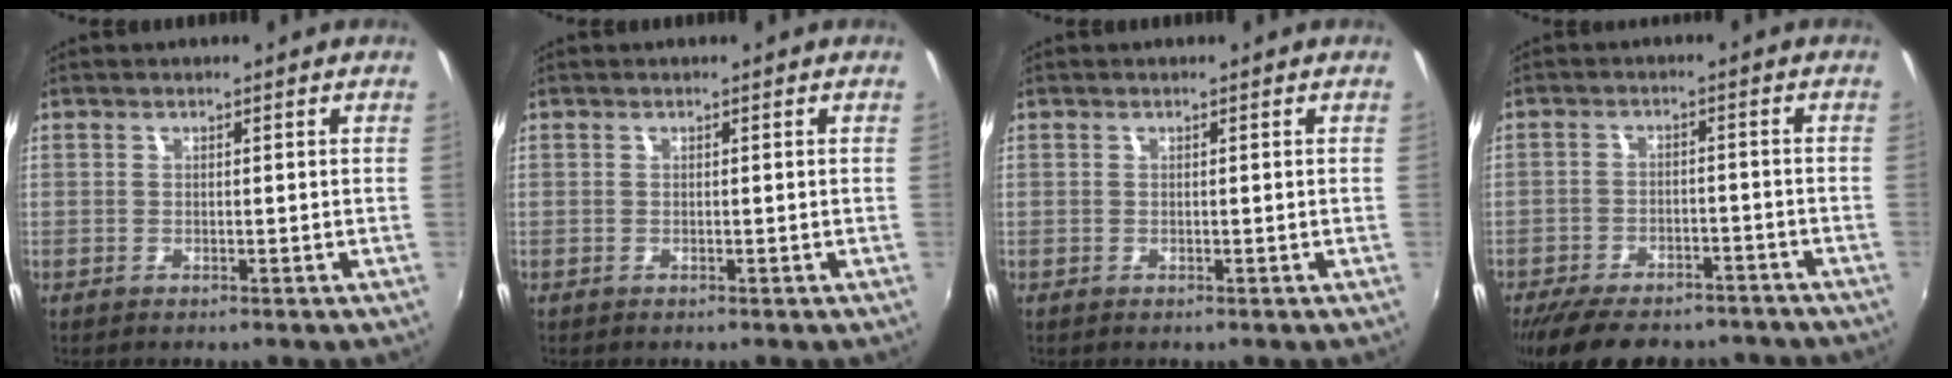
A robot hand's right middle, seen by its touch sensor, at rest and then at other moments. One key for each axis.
{"total": 0.0}
{"total": 0.0}
{"total": 15.8, "fx": -12.5, "fy": 6.6, "fz": 7.0, "tx": -0.155, "ty": -0.010, "tz": -0.177}